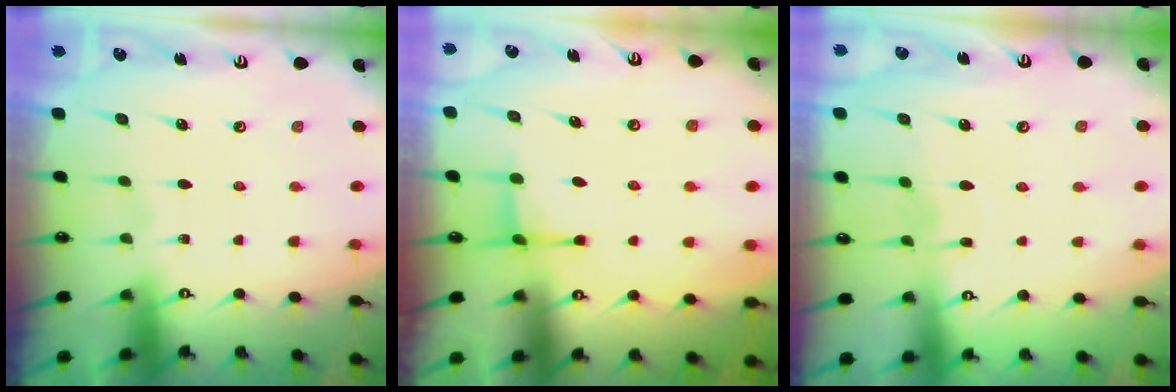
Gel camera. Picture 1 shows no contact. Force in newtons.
{"total": 2.6, "press": 2.6, "slide": 0.7}
{"total": 4.7, "press": 4.7, "slide": 0.5}